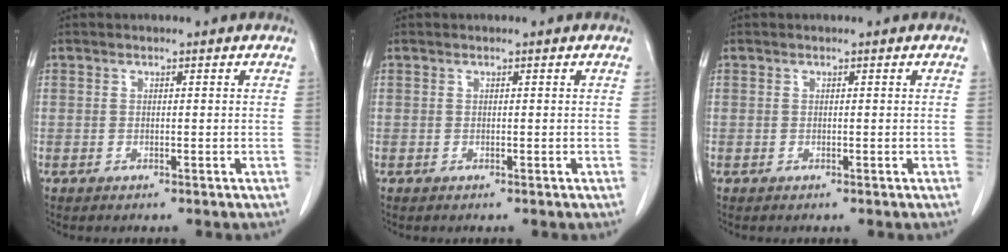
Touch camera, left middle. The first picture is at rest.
{"total": 0.0}
{"total": 0.0}